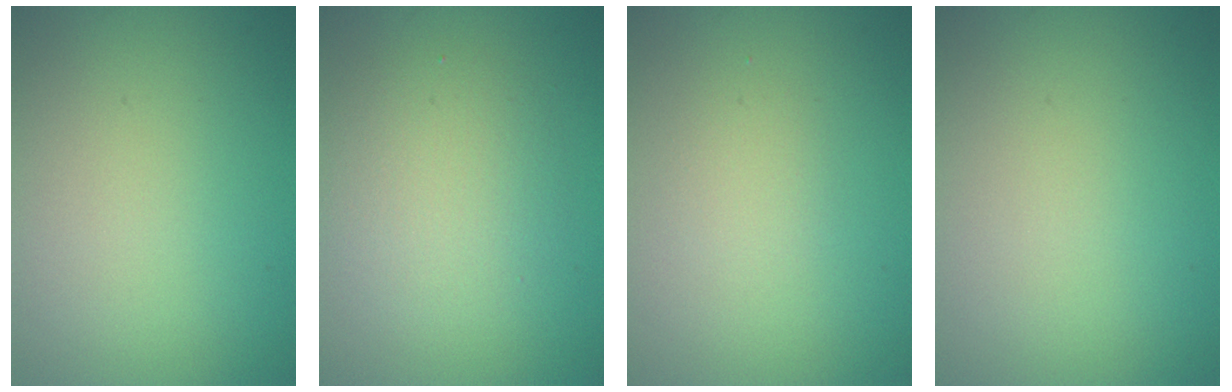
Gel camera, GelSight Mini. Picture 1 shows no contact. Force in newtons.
{"total": 3.7, "press": 3.6, "slide": 0.3}
{"total": 1.1, "press": 1.1, "slide": 0.1}
{"total": 0.0}